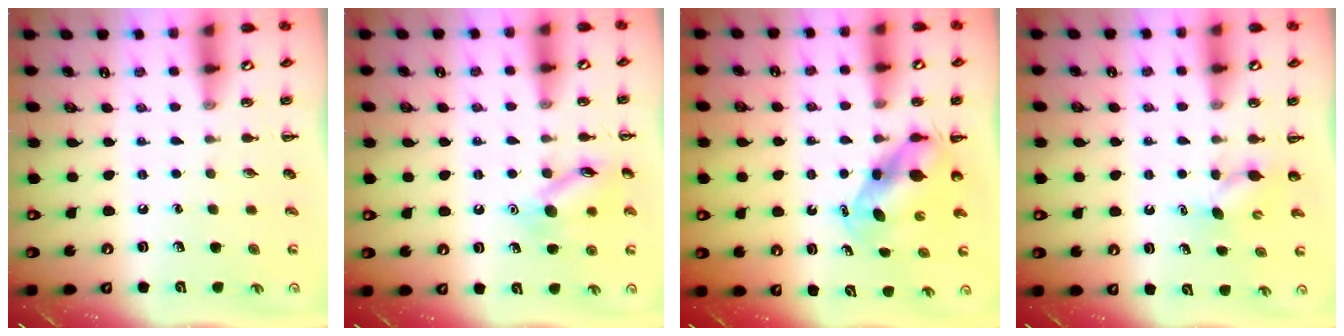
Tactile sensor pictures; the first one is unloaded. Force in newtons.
{"total": 11.7, "press": 11.7, "slide": 0.9}
{"total": 6.3, "press": 6.2, "slide": 1.1}
{"total": 3.7, "press": 3.6, "slide": 1.0}